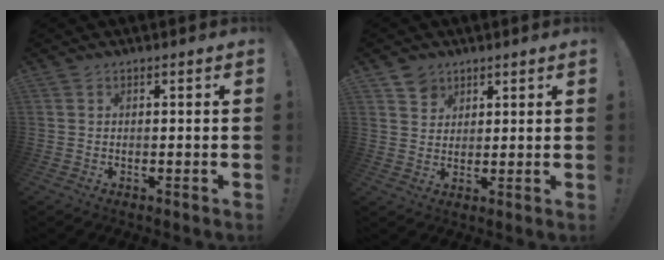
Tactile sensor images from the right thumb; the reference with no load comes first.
{"total": 5.4, "force": [3.5, 4.0, 0.4], "torque": [-0.001, -0.023, 0.066]}